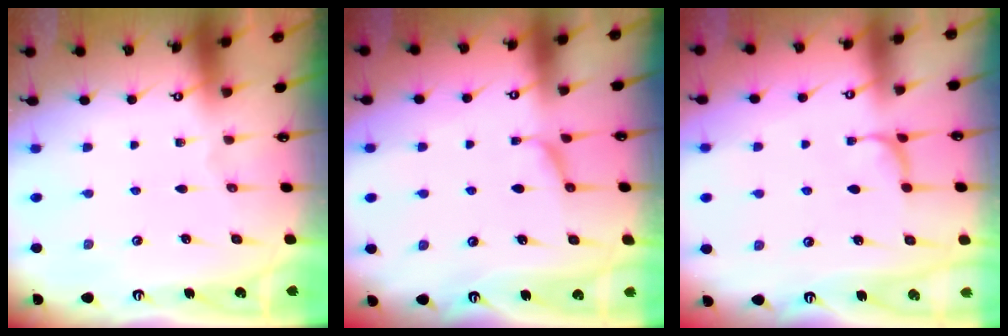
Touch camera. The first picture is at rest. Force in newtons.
{"total": 1.2, "press": 1.0, "slide": 0.6}
{"total": 1.2, "press": 1.0, "slide": 0.6}